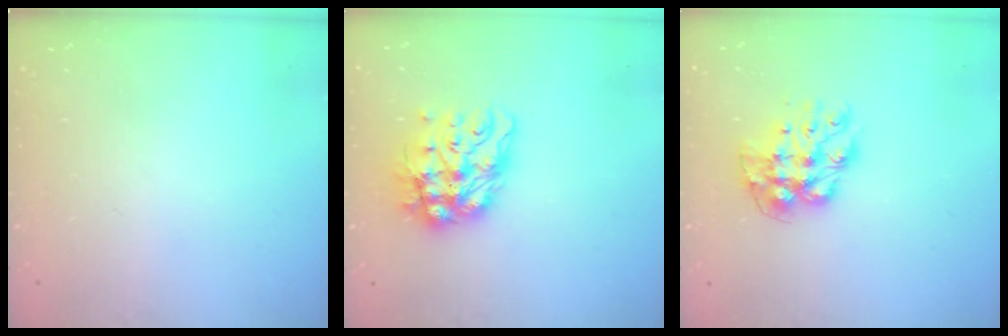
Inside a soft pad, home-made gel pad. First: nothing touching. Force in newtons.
{"total": 13.2, "press": 13.2, "slide": 1.3}
{"total": 10.6, "press": 10.5, "slide": 1.0}